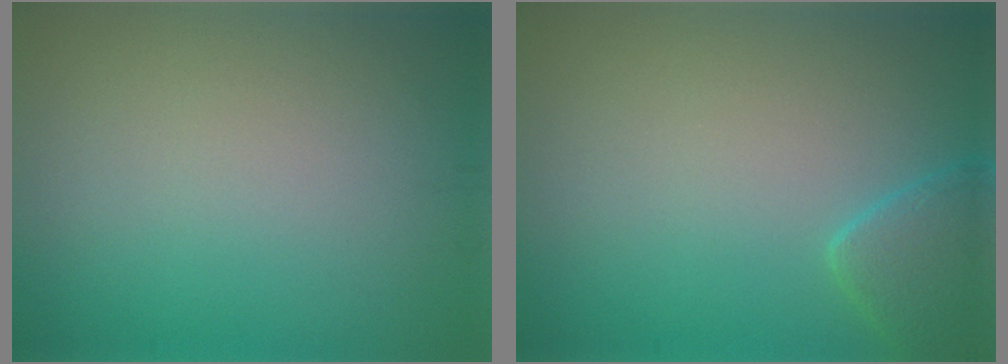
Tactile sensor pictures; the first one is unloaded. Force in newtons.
{"total": 2.4, "press": 2.4, "slide": 0.3}